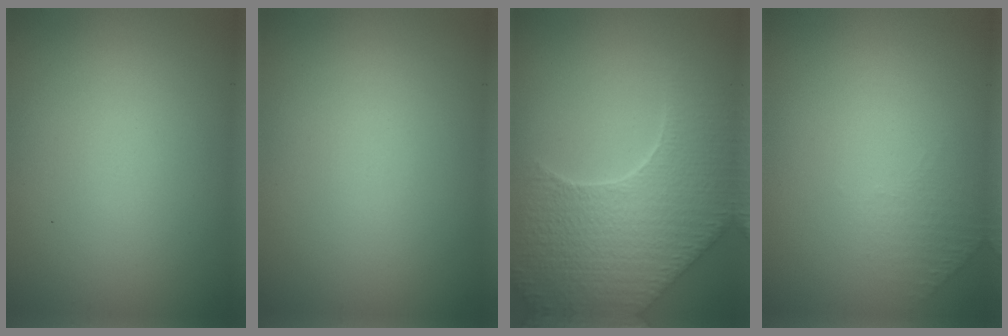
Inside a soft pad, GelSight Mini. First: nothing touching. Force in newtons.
{"total": 0.0}
{"total": 8.8, "press": 6.3, "slide": 6.2}
{"total": 1.0, "press": 0.5, "slide": 0.9}